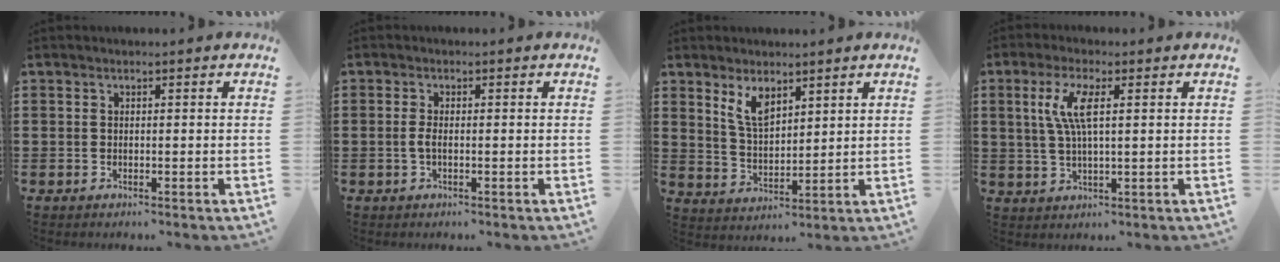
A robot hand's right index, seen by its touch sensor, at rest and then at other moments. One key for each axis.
{"total": 1.8, "fx": -0.4, "fy": 0.5, "fz": 1.7, "tx": -0.046, "ty": -0.006, "tz": -0.012}
{"total": 5.4, "fx": 3.5, "fy": 2.3, "fz": 3.4, "tx": -0.075, "ty": -0.003, "tz": 0.064}
{"total": 5.7, "fx": 1.5, "fy": 1.5, "fz": 5.3, "tx": -0.116, "ty": 0.002, "tz": 0.021}